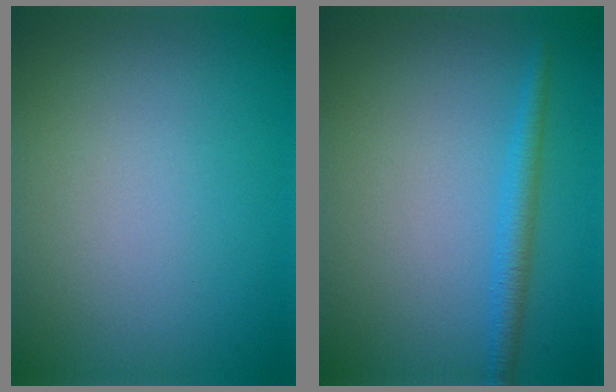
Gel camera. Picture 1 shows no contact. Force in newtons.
{"total": 2.0, "press": 2.0, "slide": 0.2}